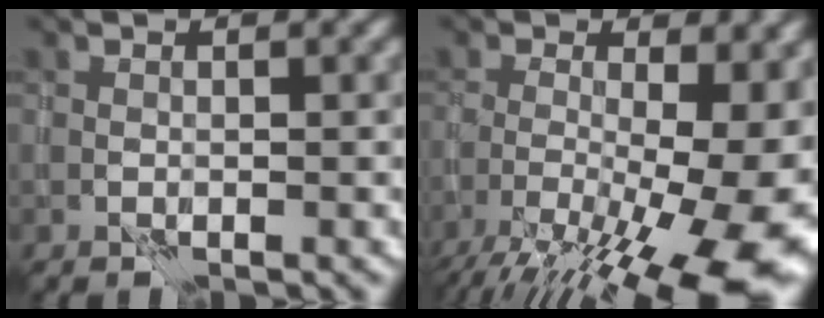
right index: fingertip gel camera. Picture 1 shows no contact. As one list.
[{"total": 16.5, "force": [-6.3, 5.5, 14.3], "torque": [-0.213, -0.011, -0.088]}]